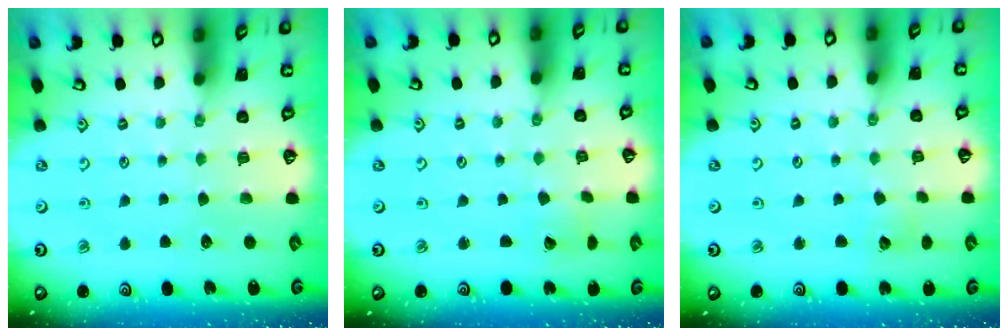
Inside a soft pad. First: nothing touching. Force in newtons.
{"total": 2.1, "press": 2.1, "slide": 0.2}
{"total": 3.0, "press": 3.0, "slide": 0.4}